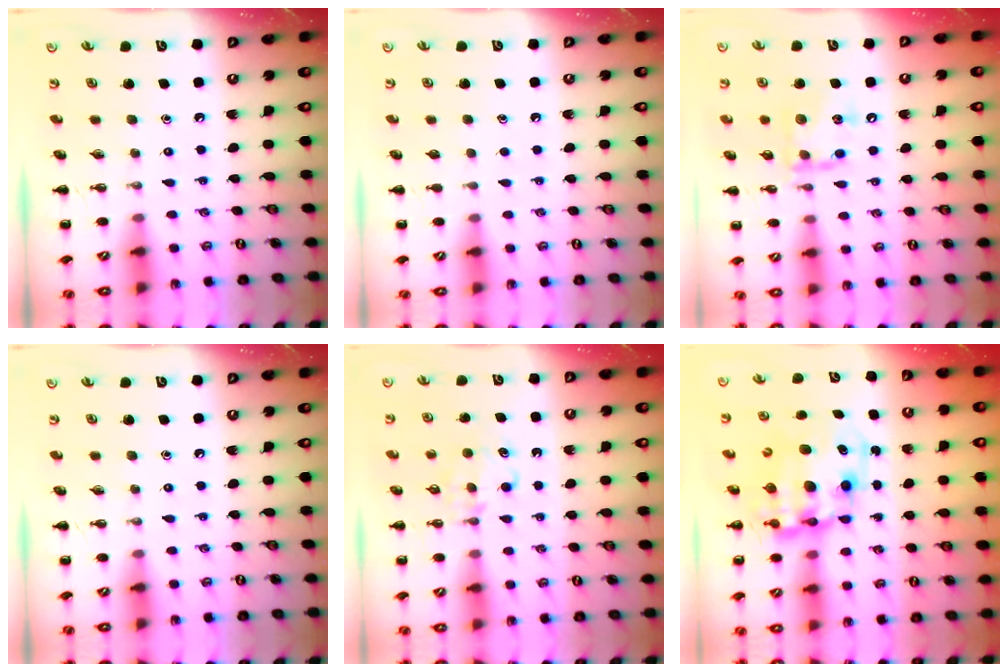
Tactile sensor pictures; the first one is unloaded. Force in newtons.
{"total": 0.8, "press": 0.8, "slide": 0.1}
{"total": 12.1, "press": 12.0, "slide": 1.3}
{"total": 0.0}
{"total": 5.9, "press": 5.7, "slide": 1.8}
{"total": 10.1, "press": 9.7, "slide": 2.8}